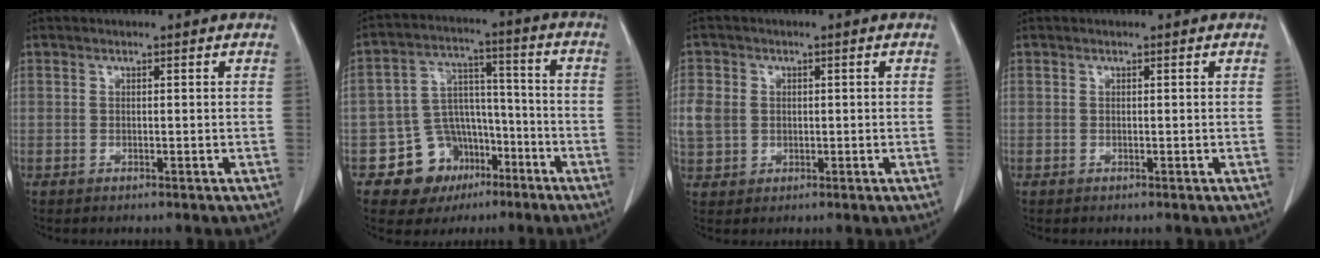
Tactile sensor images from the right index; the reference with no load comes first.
{"total": 10.6, "force": [-5.4, 8.6, 3.0], "torque": [-0.037, 0.042, -0.076]}
{"total": 6.4, "force": [0.4, 5.6, 3.1], "torque": [-0.096, 0.011, 0.016]}
{"total": 0.0}